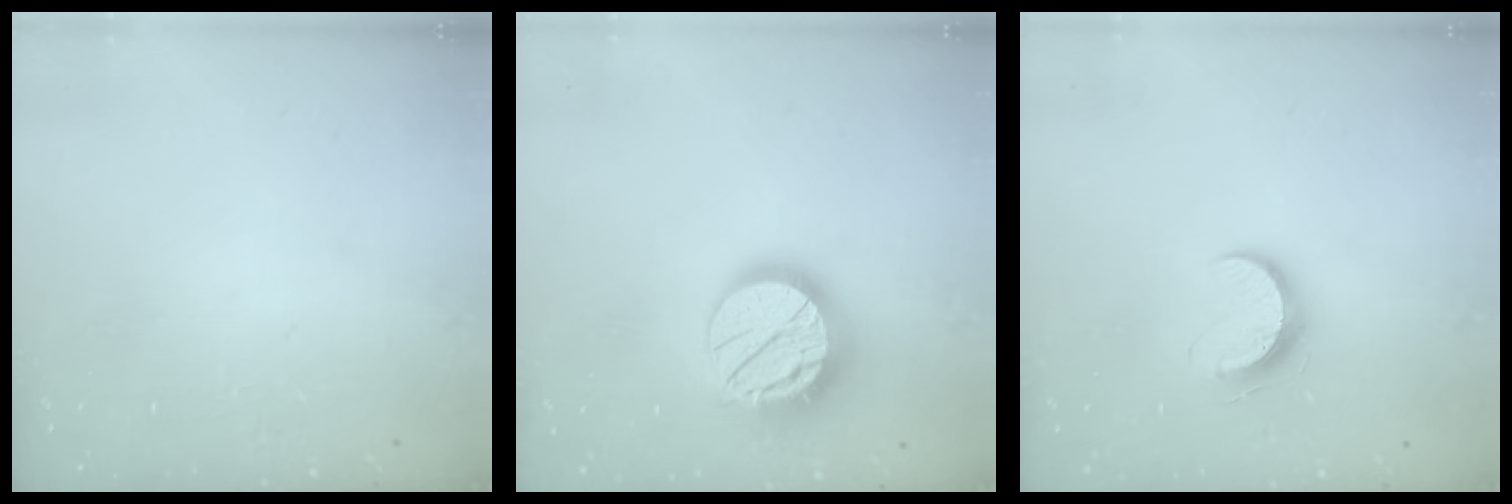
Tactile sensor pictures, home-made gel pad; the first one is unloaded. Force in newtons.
{"total": 17.3, "press": 17.2, "slide": 1.3}
{"total": 8.9, "press": 8.9, "slide": 0.3}